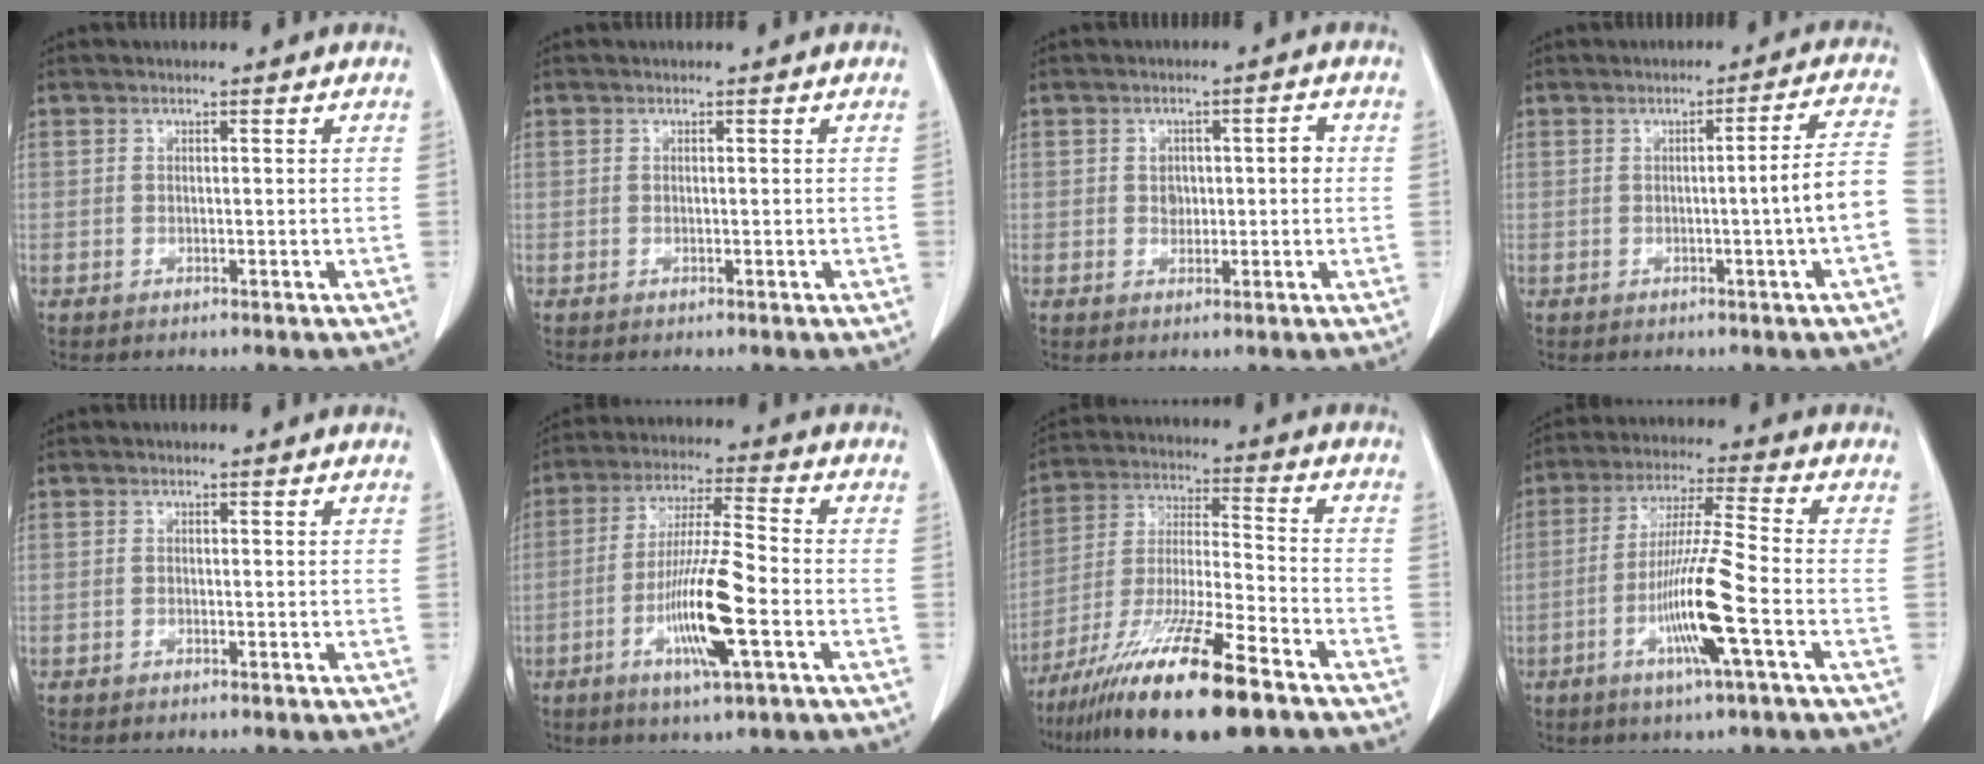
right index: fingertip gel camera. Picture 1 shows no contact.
{"total": 0.0}
{"total": 3.3, "force": [0.2, 2.2, 2.5], "torque": [-0.034, 0.016, 0.012]}
{"total": 6.8, "force": [-1.5, -1.2, 6.5], "torque": [-0.082, 0.008, -0.024]}
{"total": 0.0}
{"total": 12.1, "force": [-3.8, 0.7, 11.5], "torque": [-0.219, -0.010, -0.070]}
{"total": 18.9, "force": [-12.2, 1.9, 14.3], "torque": [-0.275, -0.042, -0.221]}
{"total": 11.5, "force": [-3.8, -0.6, 10.8], "torque": [-0.211, -0.009, -0.073]}